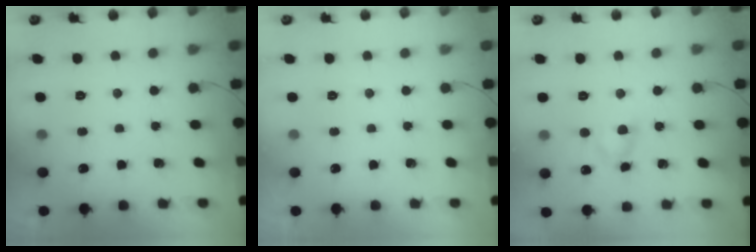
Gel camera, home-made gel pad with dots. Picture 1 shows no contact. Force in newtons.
{"total": 0.0}
{"total": 3.3, "press": 3.1, "slide": 1.2}